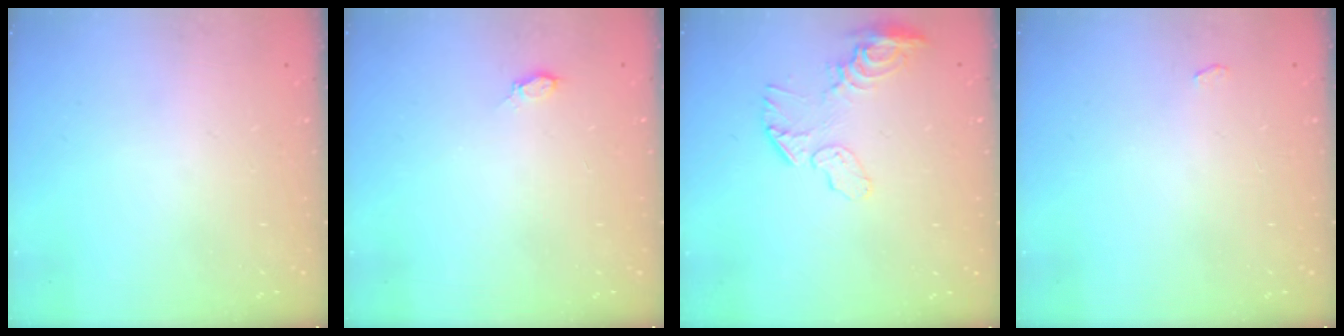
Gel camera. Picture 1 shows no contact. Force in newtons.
{"total": 3.1, "press": 2.7, "slide": 1.5}
{"total": 10.3, "press": 10.2, "slide": 1.1}
{"total": 8.6, "press": 2.9, "slide": 8.1}